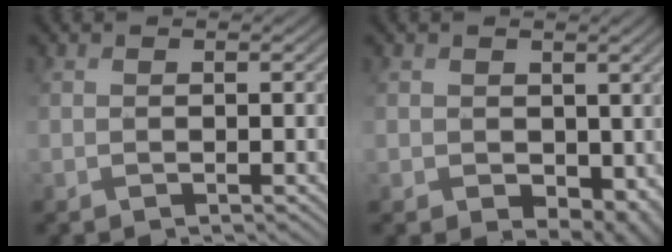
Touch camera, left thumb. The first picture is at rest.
{"total": 3.9, "force": [-0.1, 3.4, 1.9], "torque": [-0.046, -0.019, 0.003]}